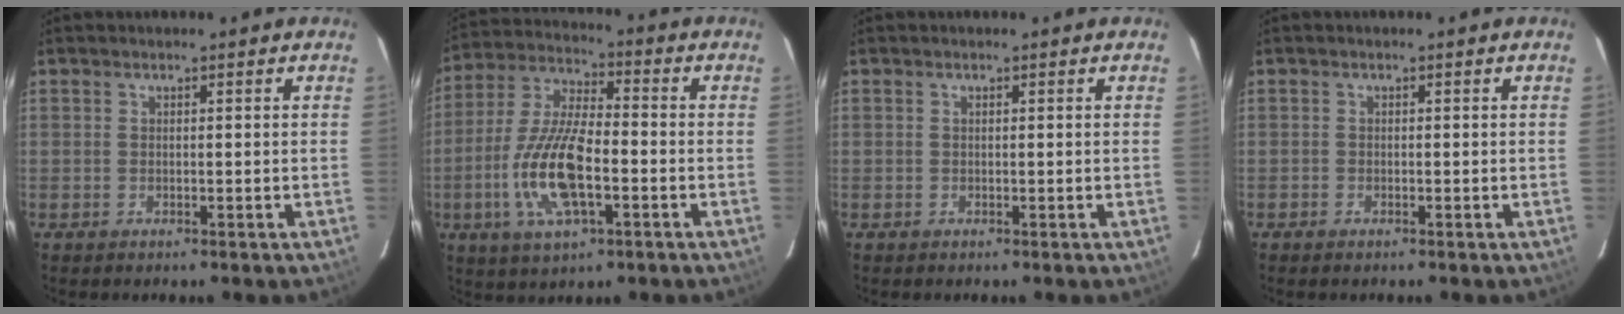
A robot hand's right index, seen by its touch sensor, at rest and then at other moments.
{"total": 14.4, "force": [-4.2, 5.2, 12.8], "torque": [-0.270, -0.005, -0.079]}
{"total": 0.0}
{"total": 0.8, "force": [-0.7, 0.3, 0.2], "torque": [-0.006, -0.001, -0.013]}